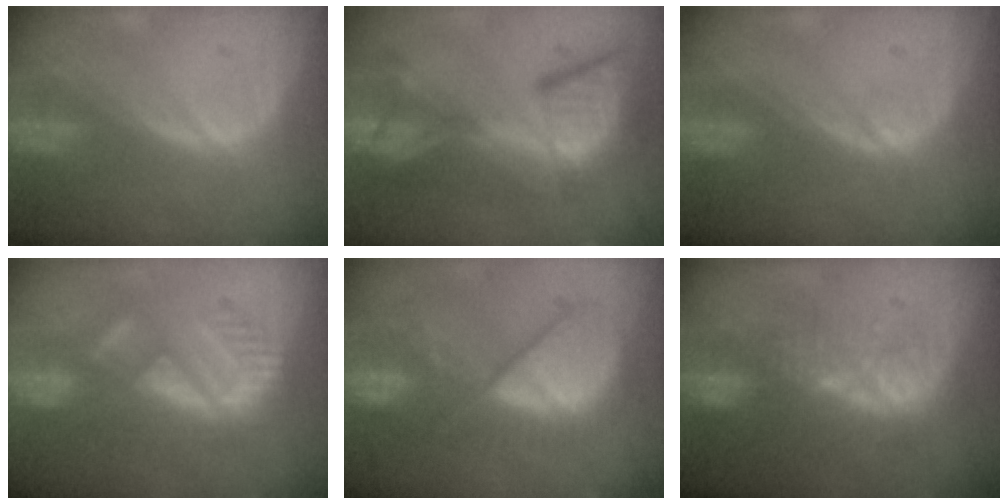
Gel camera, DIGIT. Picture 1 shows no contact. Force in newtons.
{"total": 12.5, "press": 11.3, "slide": 5.3}
{"total": 0.5, "press": 0.5, "slide": 0.1}
{"total": 8.8, "press": 7.9, "slide": 3.9}
{"total": 10.3, "press": 9.6, "slide": 3.7}
{"total": 9.4, "press": 9.0, "slide": 2.7}